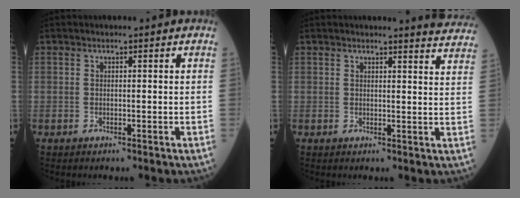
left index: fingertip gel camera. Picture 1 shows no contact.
{"total": 6.5, "force": [6.5, -0.1, 0.6], "torque": [-0.001, -0.040, 0.048]}